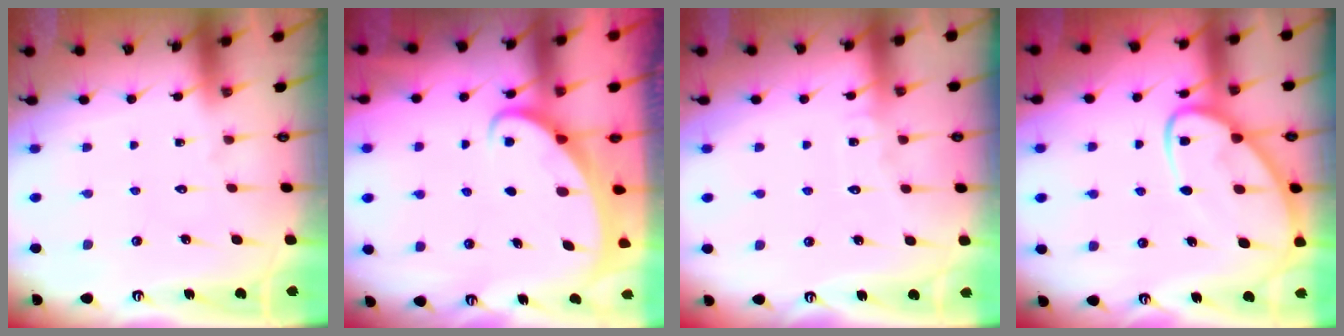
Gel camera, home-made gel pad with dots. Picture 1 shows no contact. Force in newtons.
{"total": 2.0, "press": 2.0, "slide": 0.1}
{"total": 4.2, "press": 4.2, "slide": 0.4}
{"total": 10.7, "press": 10.7, "slide": 0.9}